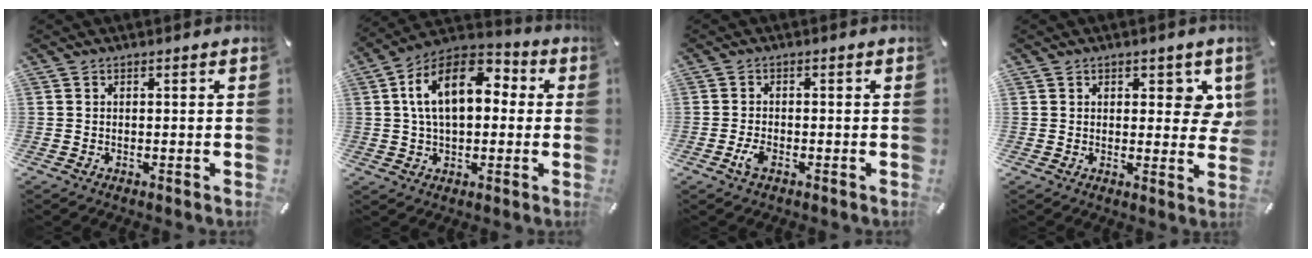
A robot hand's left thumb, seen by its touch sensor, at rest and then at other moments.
{"total": 15.5, "force": [3.5, 9.4, 11.8], "torque": [-0.220, 0.000, 0.057]}
{"total": 2.9, "force": [-1.3, 1.3, 2.2], "torque": [-0.058, -0.004, -0.029]}
{"total": 5.0, "force": [2.1, 3.1, 3.4], "torque": [-0.029, -0.005, 0.031]}